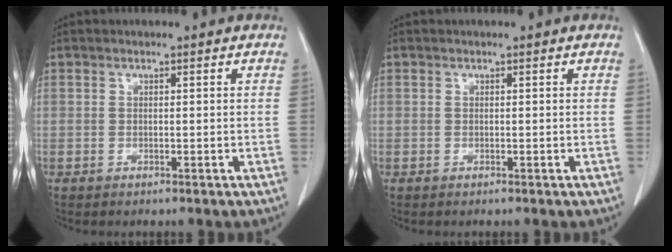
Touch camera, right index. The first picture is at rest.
{"total": 0.0}